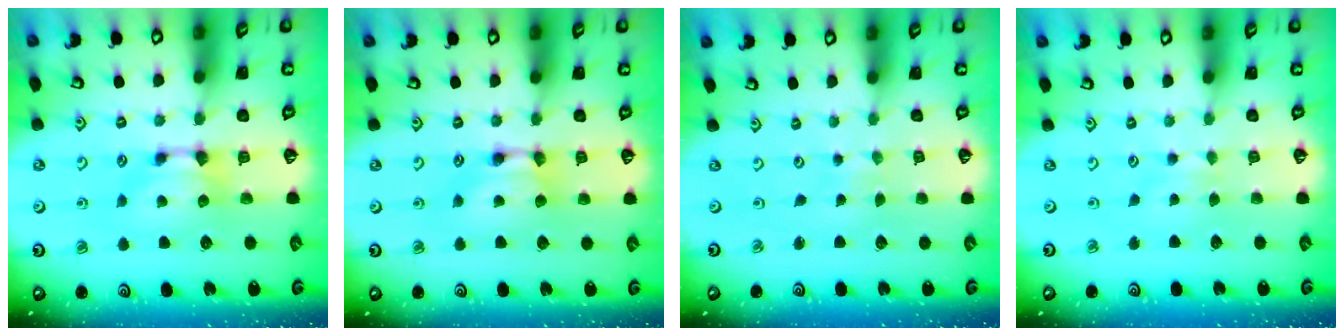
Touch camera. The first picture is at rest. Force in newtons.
{"total": 1.8, "press": 1.7, "slide": 0.1}
{"total": 5.6, "press": 5.6, "slide": 0.2}
{"total": 2.7, "press": 2.7, "slide": 0.5}